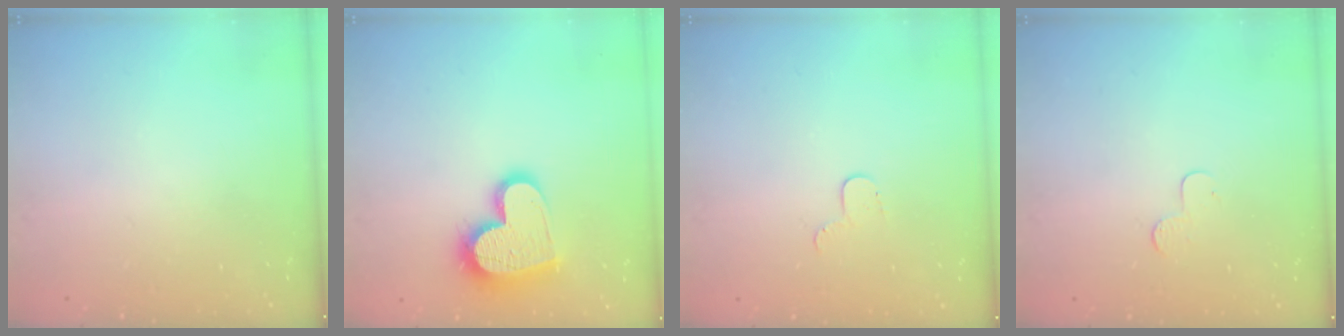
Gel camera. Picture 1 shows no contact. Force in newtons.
{"total": 16.4, "press": 16.3, "slide": 1.2}
{"total": 4.2, "press": 4.2, "slide": 0.4}
{"total": 3.9, "press": 3.9, "slide": 0.4}